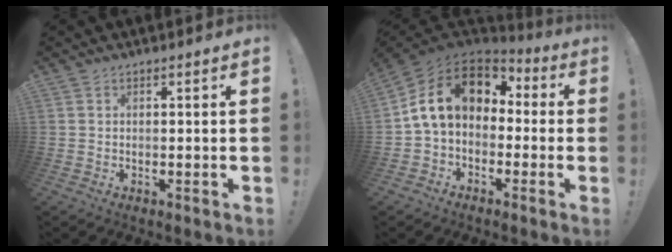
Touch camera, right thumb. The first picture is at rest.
{"total": 15.0, "force": [3.3, 10.0, 10.8], "torque": [-0.189, 0.006, 0.061]}